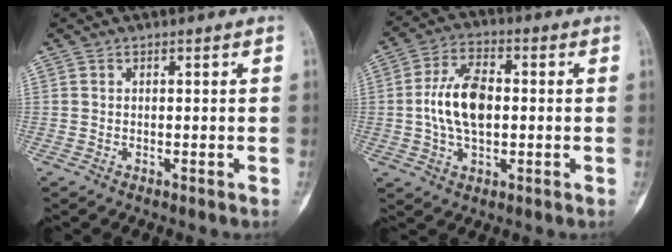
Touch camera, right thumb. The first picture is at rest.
{"total": 11.1, "force": [0.0, 6.2, 9.2], "torque": [-0.169, 0.013, -0.002]}